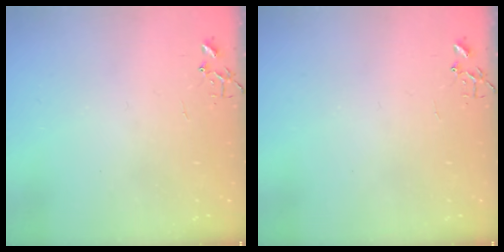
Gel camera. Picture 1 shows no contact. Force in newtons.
{"total": 0.0}